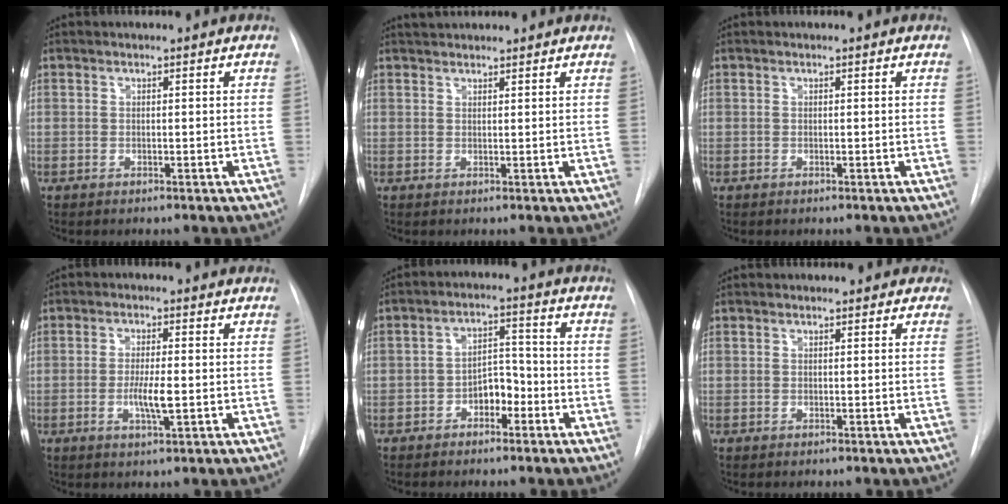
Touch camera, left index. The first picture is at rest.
{"total": 3.9, "force": [3.6, 0.7, 1.1], "torque": [-0.017, 0.034, 0.054]}
{"total": 0.0}
{"total": 4.4, "force": [-1.3, 0.5, 4.2], "torque": [-0.080, -0.011, -0.019]}
{"total": 5.0, "force": [-2.8, 2.7, 3.1], "torque": [-0.049, 0.015, -0.047]}
{"total": 1.2, "force": [0.7, 1.0, -0.1], "torque": [0.013, 0.000, -0.003]}